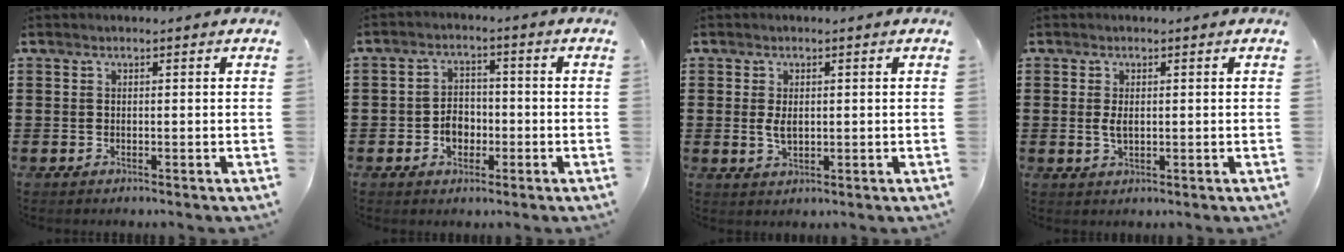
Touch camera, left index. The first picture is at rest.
{"total": 4.1, "force": [-1.4, 3.0, 2.4], "torque": [-0.043, 0.003, -0.031]}
{"total": 2.8, "force": [0.1, 1.5, 2.3], "torque": [-0.055, 0.002, -0.002]}
{"total": 2.0, "force": [0.0, 0.9, 1.8], "torque": [-0.045, -0.001, -0.004]}